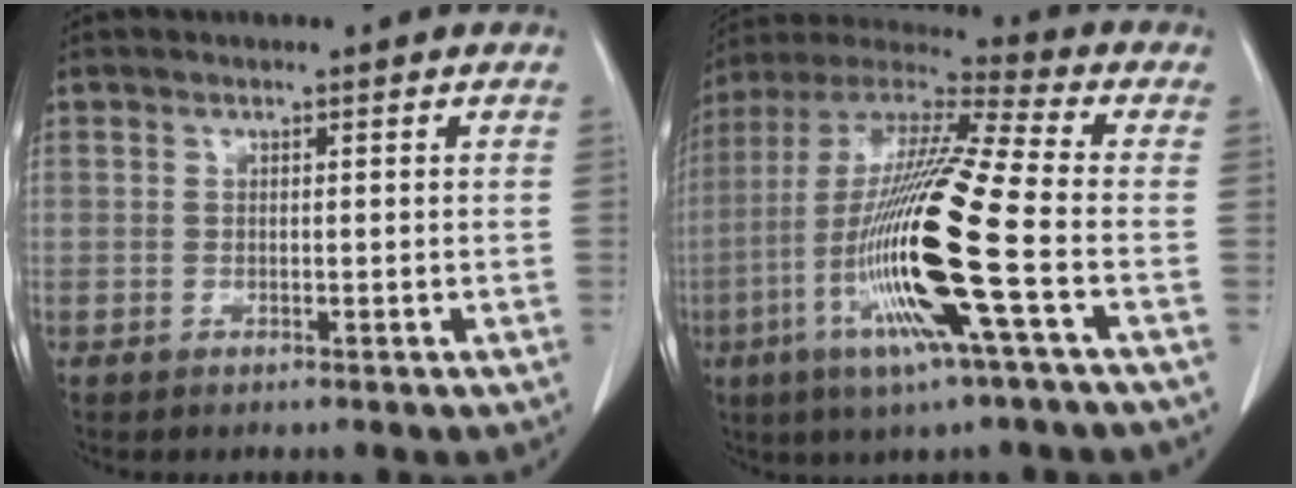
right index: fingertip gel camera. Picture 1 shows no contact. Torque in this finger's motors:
{"motor_torque": [2.14, 0.00, 1.05, 0.21]}